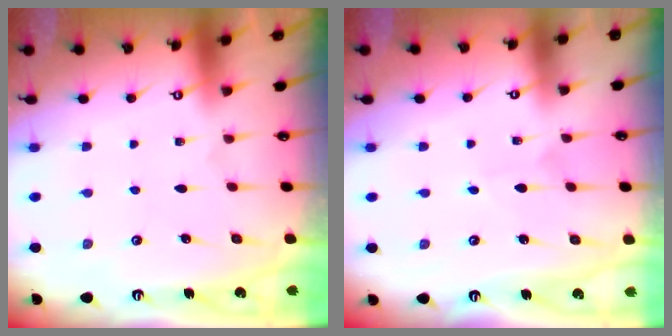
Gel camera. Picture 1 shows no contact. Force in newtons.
{"total": 1.3, "press": 1.3, "slide": 0.1}